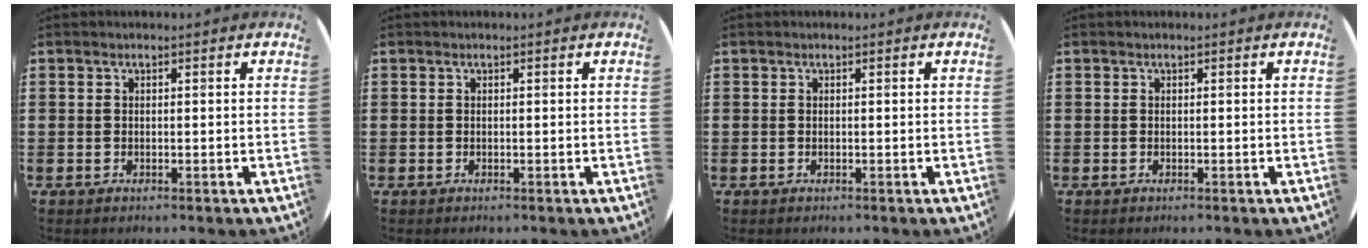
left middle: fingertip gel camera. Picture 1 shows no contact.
{"total": 0.0}
{"total": 0.0}
{"total": 0.0}